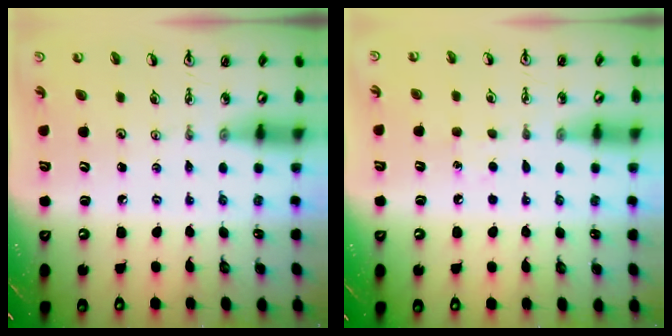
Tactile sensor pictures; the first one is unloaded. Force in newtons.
{"total": 4.3, "press": 4.2, "slide": 0.6}